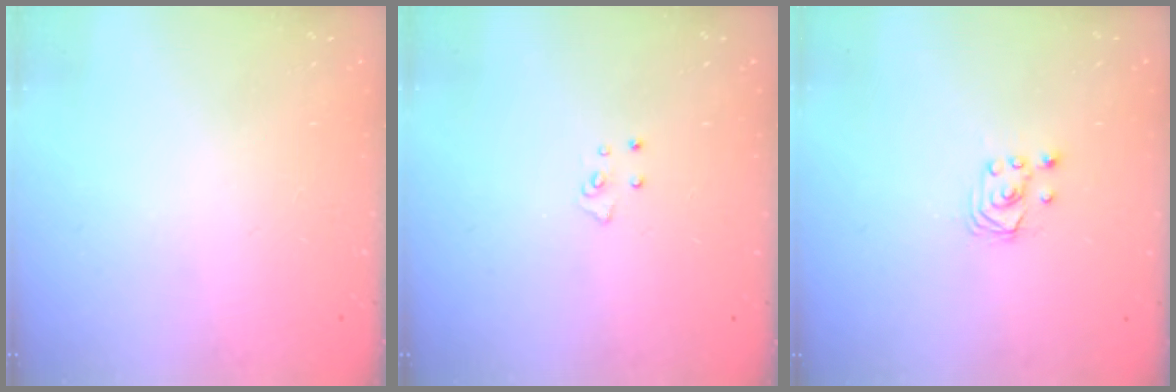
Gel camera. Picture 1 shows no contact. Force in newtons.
{"total": 4.1, "press": 4.1, "slide": 0.4}
{"total": 2.6, "press": 2.6, "slide": 0.3}